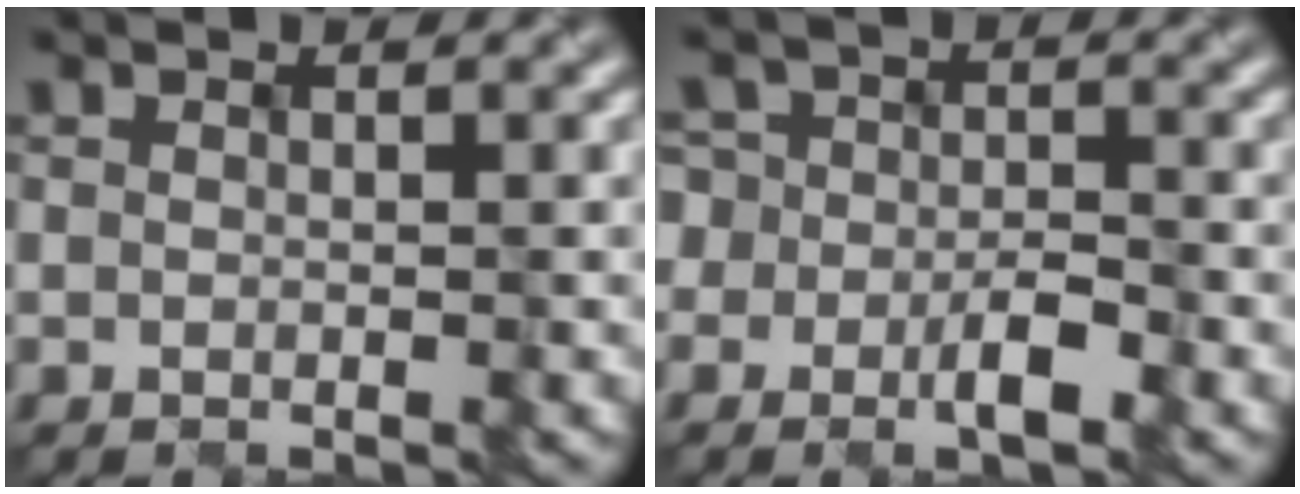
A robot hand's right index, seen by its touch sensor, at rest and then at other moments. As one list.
[{"total": 3.4, "force": [-1.8, 2.2, 1.8], "torque": [-0.030, -0.002, -0.035]}]